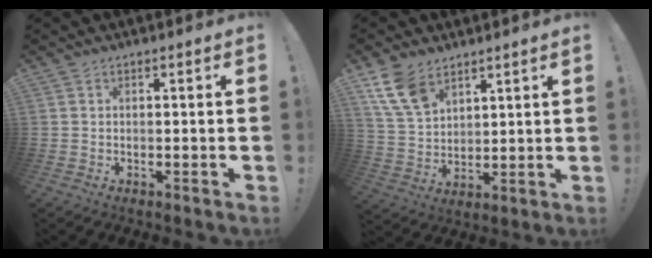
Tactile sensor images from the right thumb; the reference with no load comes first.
{"total": 11.4, "force": [7.3, 6.7, 5.7], "torque": [-0.114, -0.029, 0.146]}